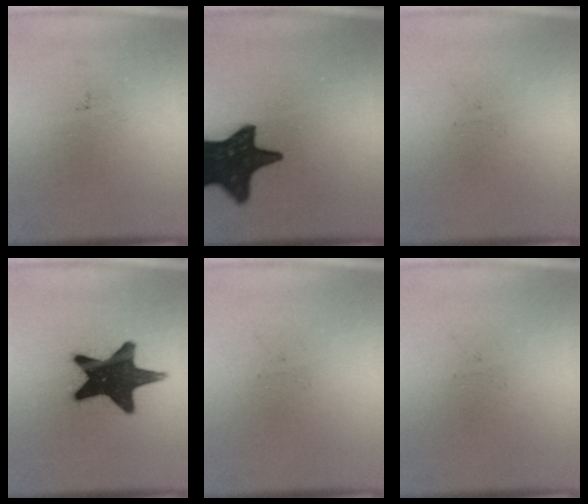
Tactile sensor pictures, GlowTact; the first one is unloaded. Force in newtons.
{"total": 18.1}
{"total": 0.0}
{"total": 18.2}
{"total": 0.0}
{"total": 0.0}